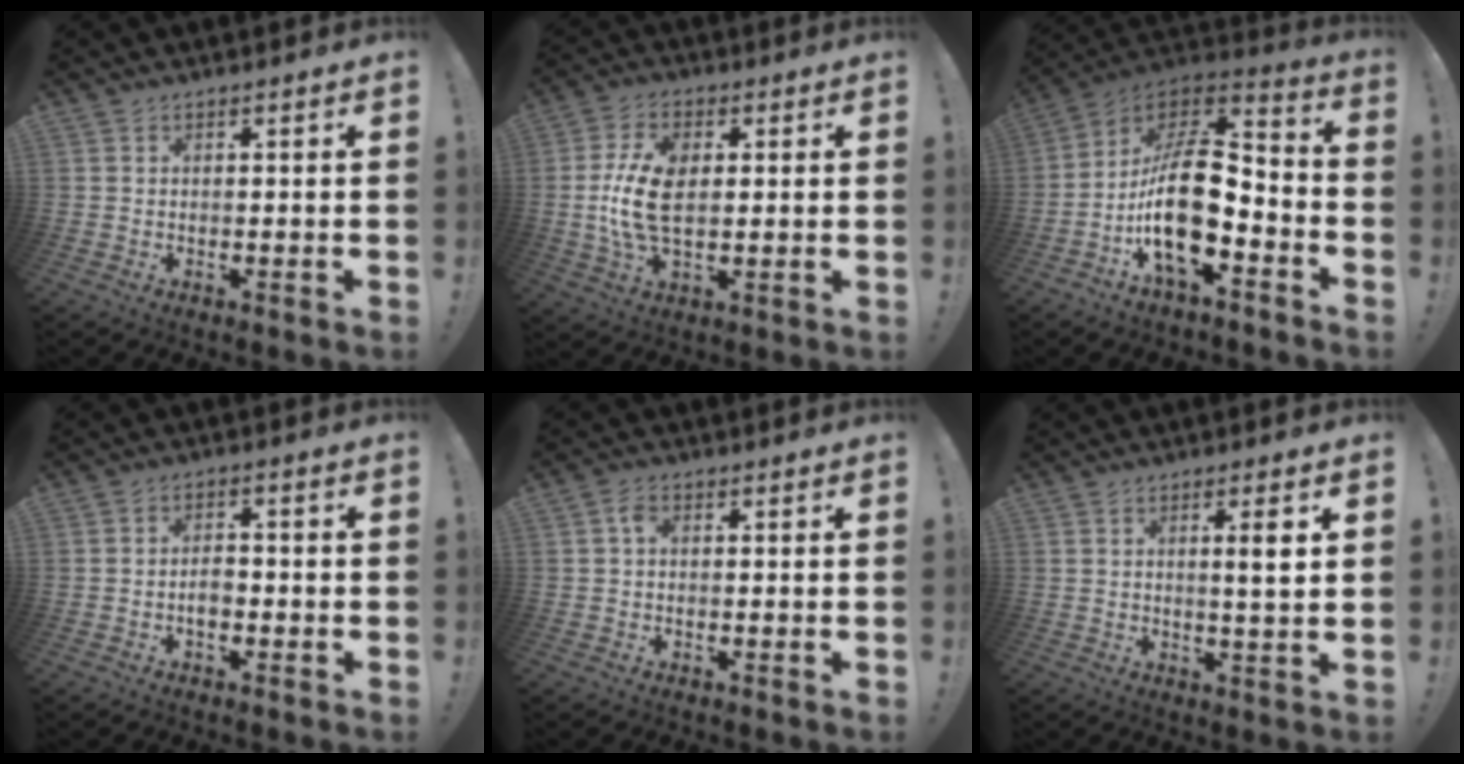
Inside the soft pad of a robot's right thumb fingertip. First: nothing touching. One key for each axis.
{"total": 13.1, "fx": 0.5, "fy": 7.6, "fz": 10.6, "tx": -0.209, "ty": -0.001, "tz": 0.011}
{"total": 20.9, "fx": -5.0, "fy": 9.9, "fz": 17.7, "tx": -0.330, "ty": 0.024, "tz": -0.079}
{"total": 3.8, "fx": -1.5, "fy": 2.3, "fz": 2.6, "tx": -0.031, "ty": 0.002, "tz": -0.030}
{"total": 2.3, "fx": 0.5, "fy": 1.6, "fz": 1.6, "tx": -0.028, "ty": 0.006, "tz": 0.006}
{"total": 4.8, "fx": 1.4, "fy": -0.1, "fz": 4.6, "tx": -0.067, "ty": -0.012, "tz": 0.013}